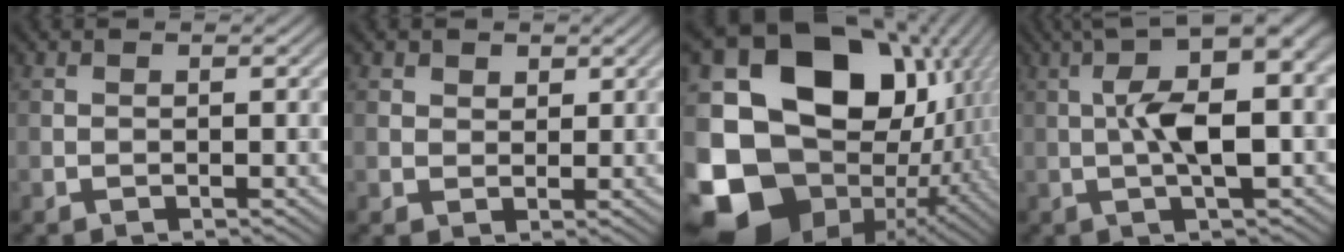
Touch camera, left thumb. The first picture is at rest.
{"total": 2.5, "force": [1.3, 2.0, 0.7], "torque": [-0.022, -0.006, 0.023]}
{"total": 22.0, "force": [-3.0, 17.8, 12.6], "torque": [-0.295, -0.038, -0.021]}
{"total": 9.7, "force": [1.2, 2.7, 9.3], "torque": [-0.164, 0.023, 0.014]}